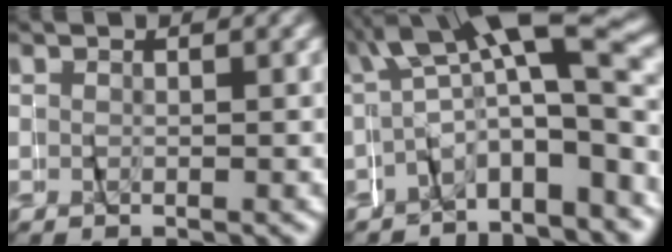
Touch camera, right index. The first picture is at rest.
{"total": 7.6, "force": [-0.4, 4.4, 6.2], "torque": [-0.100, 0.004, -0.014]}